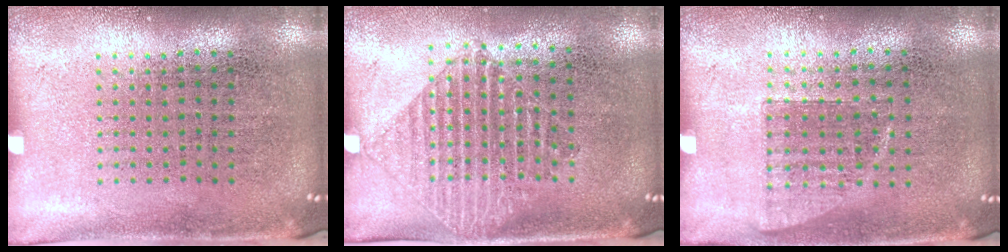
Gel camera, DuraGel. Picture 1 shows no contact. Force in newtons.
{"total": 1.3, "press": 1.1, "slide": 0.6}
{"total": 0.7, "press": 0.7, "slide": 0.2}